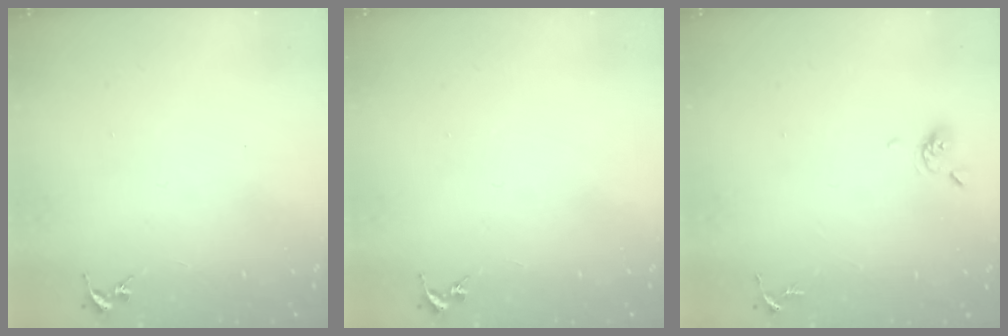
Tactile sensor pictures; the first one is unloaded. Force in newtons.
{"total": 0.0}
{"total": 4.7, "press": 4.7, "slide": 0.7}